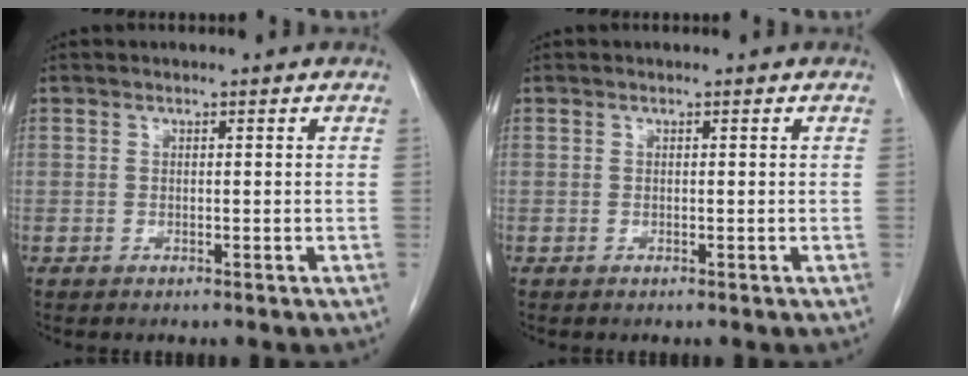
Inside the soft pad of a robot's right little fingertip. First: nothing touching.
{"total": 0.0}